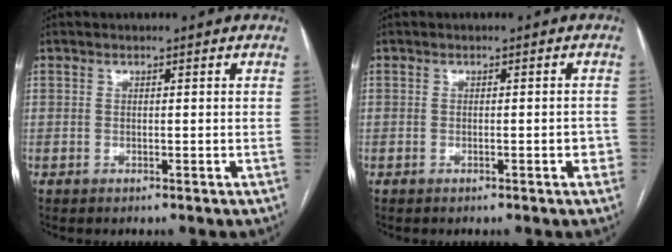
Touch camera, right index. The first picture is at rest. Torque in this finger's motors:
{"motor_torque": [0.45, -0.04, 0.12, 0.02]}